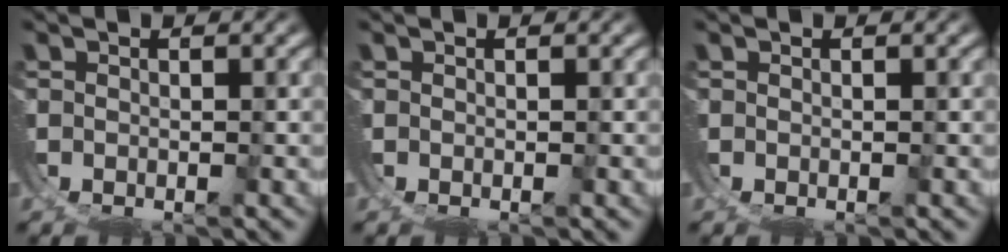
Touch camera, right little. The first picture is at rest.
{"total": 0.0}
{"total": 0.0}